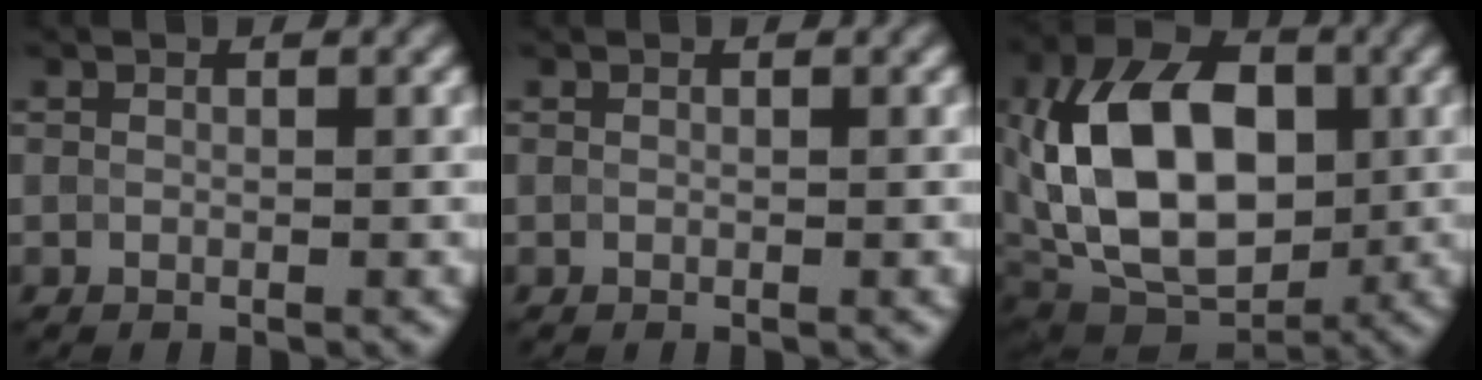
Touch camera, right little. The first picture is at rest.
{"total": 0.0}
{"total": 13.2, "force": [0.9, 8.7, 9.8], "torque": [-0.182, 0.014, 0.014]}